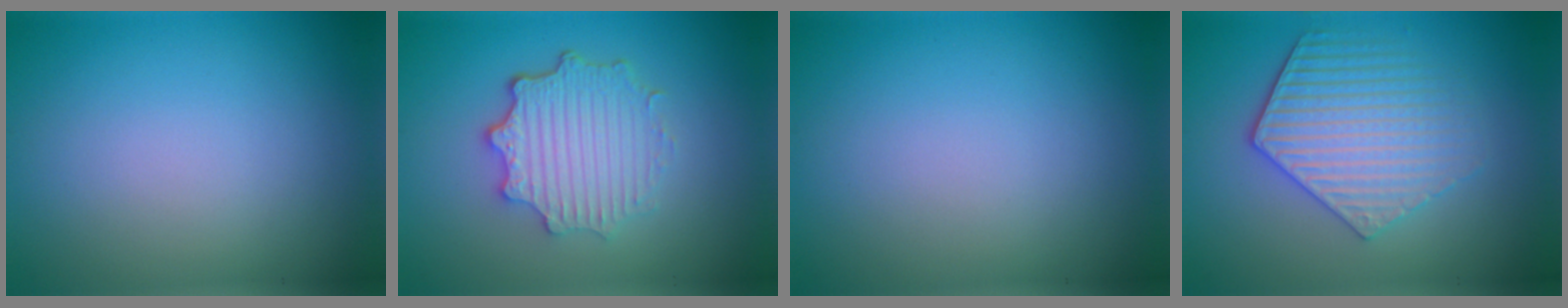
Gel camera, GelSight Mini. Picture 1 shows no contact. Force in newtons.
{"total": 4.8, "press": 3.8, "slide": 3.1}
{"total": 0.0}
{"total": 4.3, "press": 3.9, "slide": 1.8}